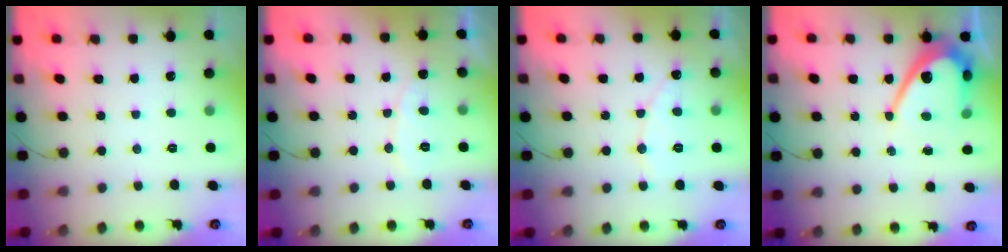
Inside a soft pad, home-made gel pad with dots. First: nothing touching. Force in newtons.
{"total": 5.5, "press": 5.5, "slide": 0.2}
{"total": 5.8, "press": 5.8, "slide": 0.5}
{"total": 10.8, "press": 10.8, "slide": 1.0}